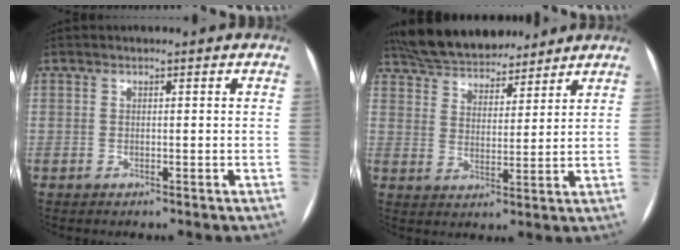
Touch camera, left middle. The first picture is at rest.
{"total": 14.0, "force": [12.6, 4.1, 4.7], "torque": [-0.080, 0.023, 0.208]}